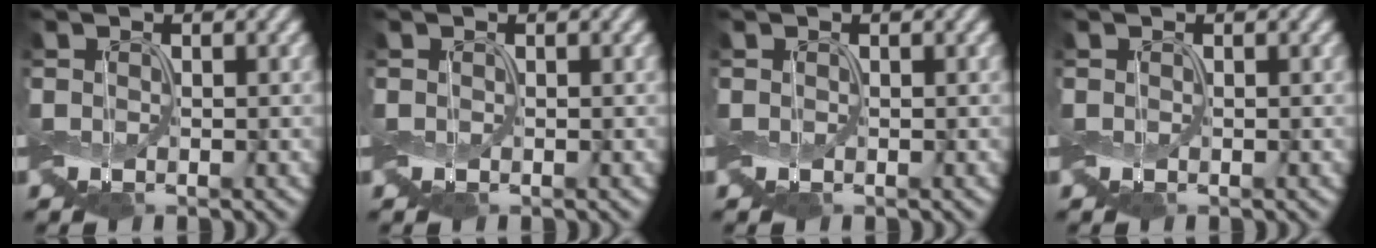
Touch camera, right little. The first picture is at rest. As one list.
[{"total": 0.0}, {"total": 0.0}, {"total": 0.0}]